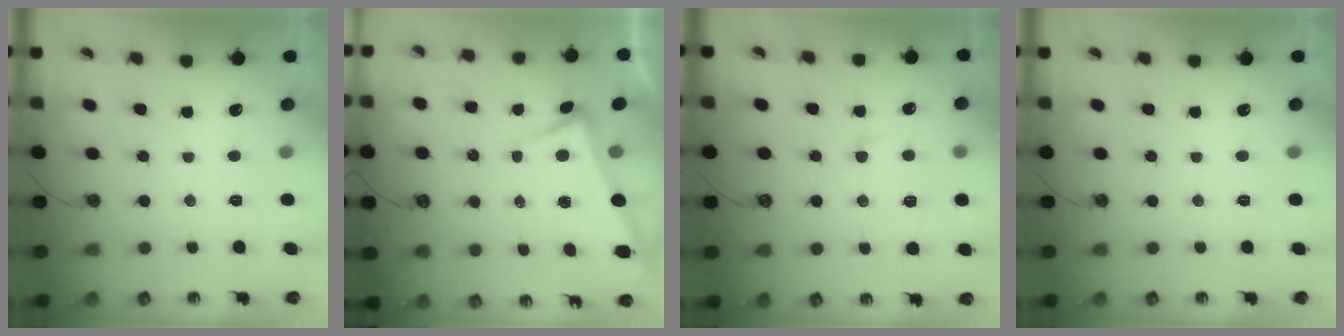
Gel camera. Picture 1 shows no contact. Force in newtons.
{"total": 3.9, "press": 3.6, "slide": 1.4}
{"total": 3.2, "press": 2.7, "slide": 1.7}
{"total": 0.0}